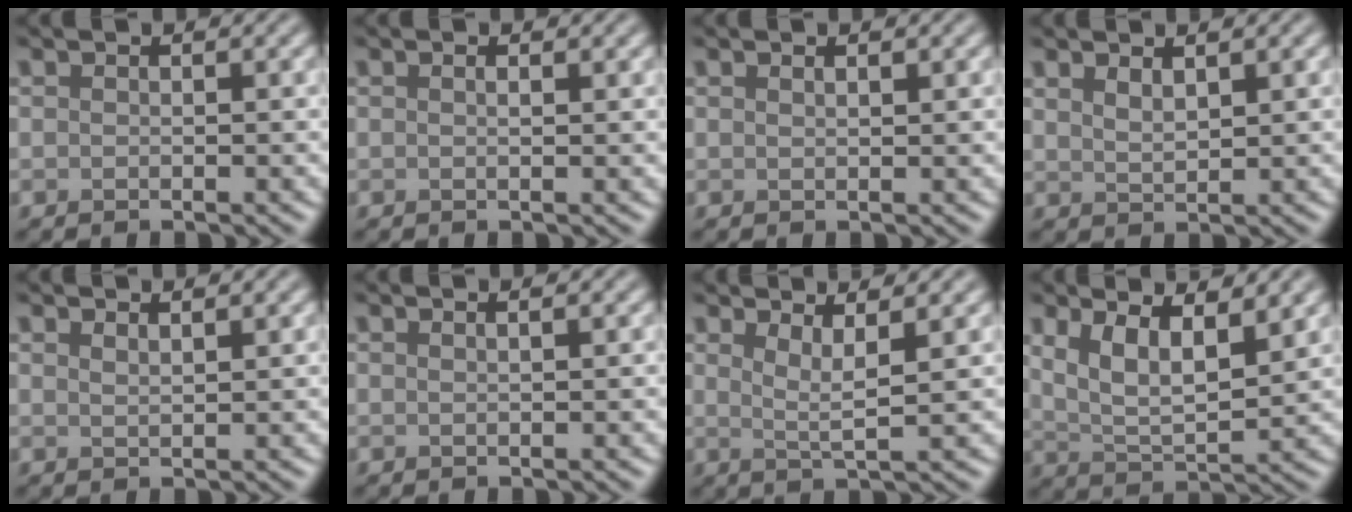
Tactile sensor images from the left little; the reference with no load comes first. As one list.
[{"total": 0.9, "force": [0.5, 0.3, 0.8], "torque": [-0.009, -0.003, 0.003]}, {"total": 0.7, "force": [0.5, 0.1, 0.4], "torque": [-0.006, -0.001, 0.010]}, {"total": 1.6, "force": [1.3, 0.5, 0.9], "torque": [-0.021, -0.003, 0.027]}, {"total": 1.1, "force": [0.9, 0.2, 0.5], "torque": [-0.005, 0.001, 0.016]}, {"total": 1.1, "force": [0.6, 0.4, 0.8], "torque": [-0.004, 0.001, 0.000]}, {"total": 2.7, "force": [1.5, 0.5, 2.2], "torque": [-0.032, -0.006, 0.026]}, {"total": 5.7, "force": [2.8, 2.2, 4.5], "torque": [-0.089, -0.003, 0.047]}]